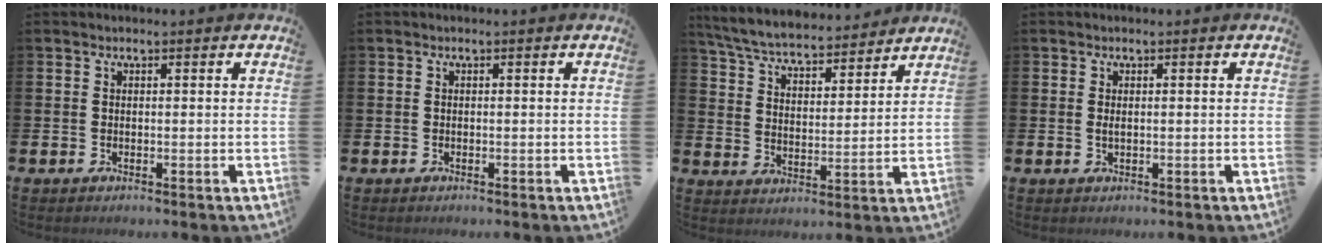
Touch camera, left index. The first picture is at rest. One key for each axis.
{"total": 0.0}
{"total": 6.3, "fx": 6.1, "fy": 1.0, "fz": 1.5, "tx": -0.062, "ty": -0.045, "tz": 0.104}
{"total": 0.7, "fx": 0.1, "fy": 0.2, "fz": 0.7, "tx": -0.011, "ty": 0.001, "tz": 0.000}